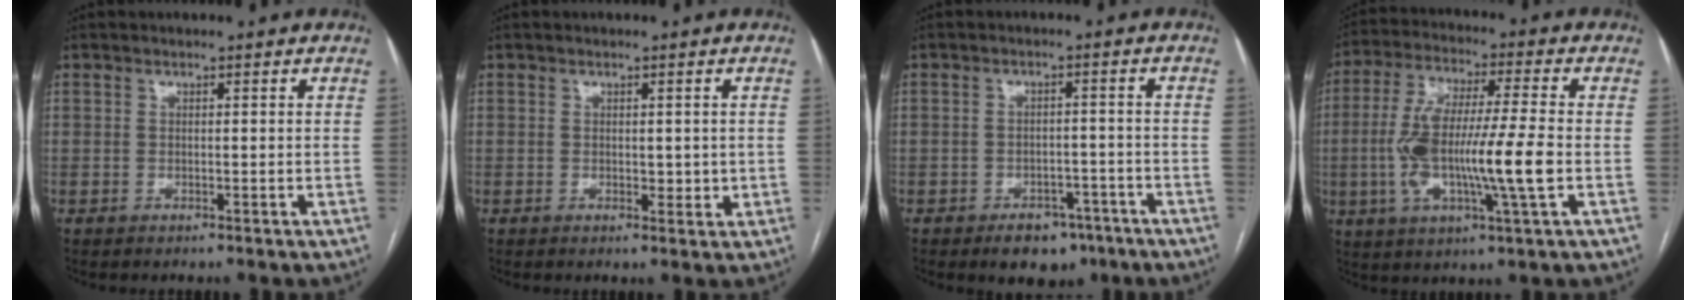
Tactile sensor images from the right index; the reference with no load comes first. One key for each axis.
{"total": 2.0, "fx": 0.3, "fy": 1.4, "fz": 1.5, "tx": -0.013, "ty": 0.000, "tz": 0.008}
{"total": 6.4, "fx": -4.4, "fy": 3.7, "fz": 2.8, "tx": -0.032, "ty": 0.006, "tz": -0.059}
{"total": 15.4, "fx": -2.1, "fy": 1.2, "fz": 15.2, "tx": -0.296, "ty": 0.001, "tz": -0.040}